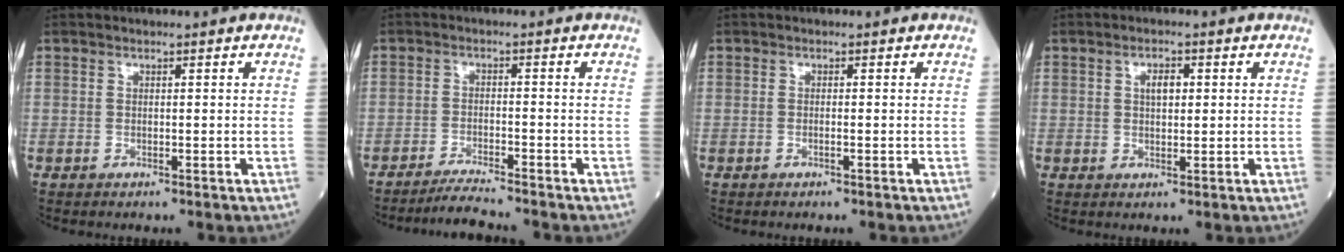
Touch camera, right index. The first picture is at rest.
{"total": 4.6, "force": [-4.4, -0.8, 1.1], "torque": [-0.022, -0.019, -0.078]}
{"total": 0.5, "force": [-0.2, 0.0, 0.5], "torque": [-0.012, 0.000, -0.003]}
{"total": 2.6, "force": [0.7, 1.2, 2.2], "torque": [-0.037, 0.003, 0.011]}